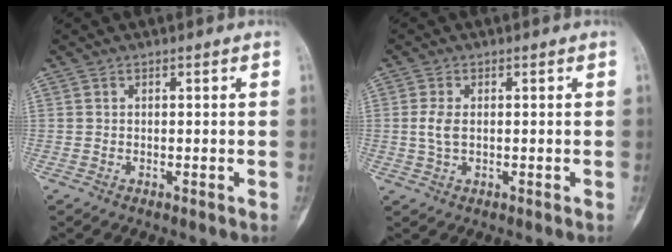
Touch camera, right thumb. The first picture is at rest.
{"total": 3.1, "force": [0.1, 1.7, 2.6], "torque": [-0.060, 0.003, 0.002]}